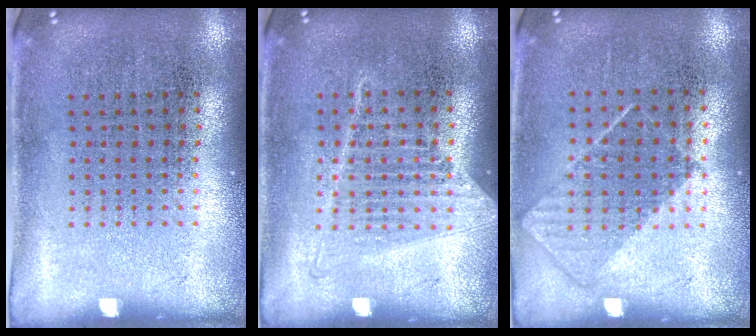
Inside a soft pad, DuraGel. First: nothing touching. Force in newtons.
{"total": 1.2, "press": 1.1, "slide": 0.5}
{"total": 0.8, "press": 0.7, "slide": 0.4}